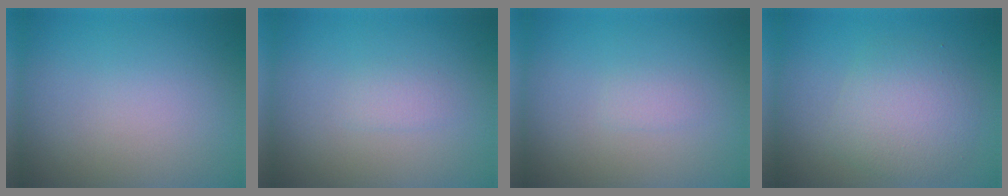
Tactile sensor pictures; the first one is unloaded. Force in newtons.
{"total": 0.9, "press": 0.9, "slide": 0.0}
{"total": 0.7, "press": 0.6, "slide": 0.2}
{"total": 3.6, "press": 3.6, "slide": 0.0}